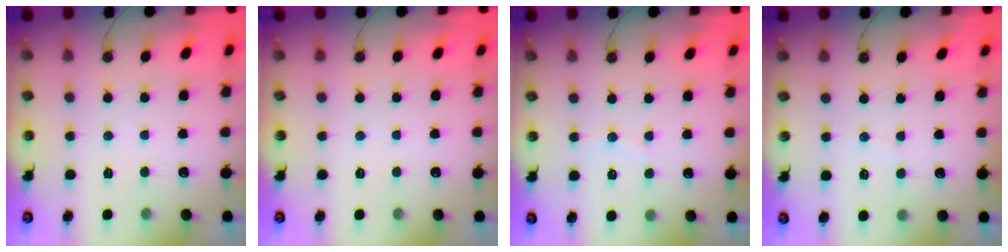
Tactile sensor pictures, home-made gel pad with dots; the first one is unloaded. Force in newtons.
{"total": 0.0}
{"total": 4.0, "press": 4.0, "slide": 0.4}
{"total": 2.9, "press": 2.9, "slide": 0.3}